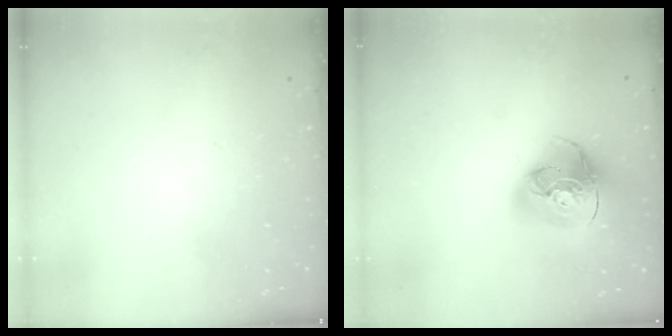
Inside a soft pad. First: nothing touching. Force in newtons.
{"total": 15.5, "press": 15.4, "slide": 1.8}